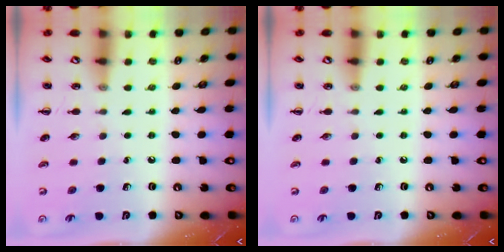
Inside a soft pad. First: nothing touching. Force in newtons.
{"total": 0.0}